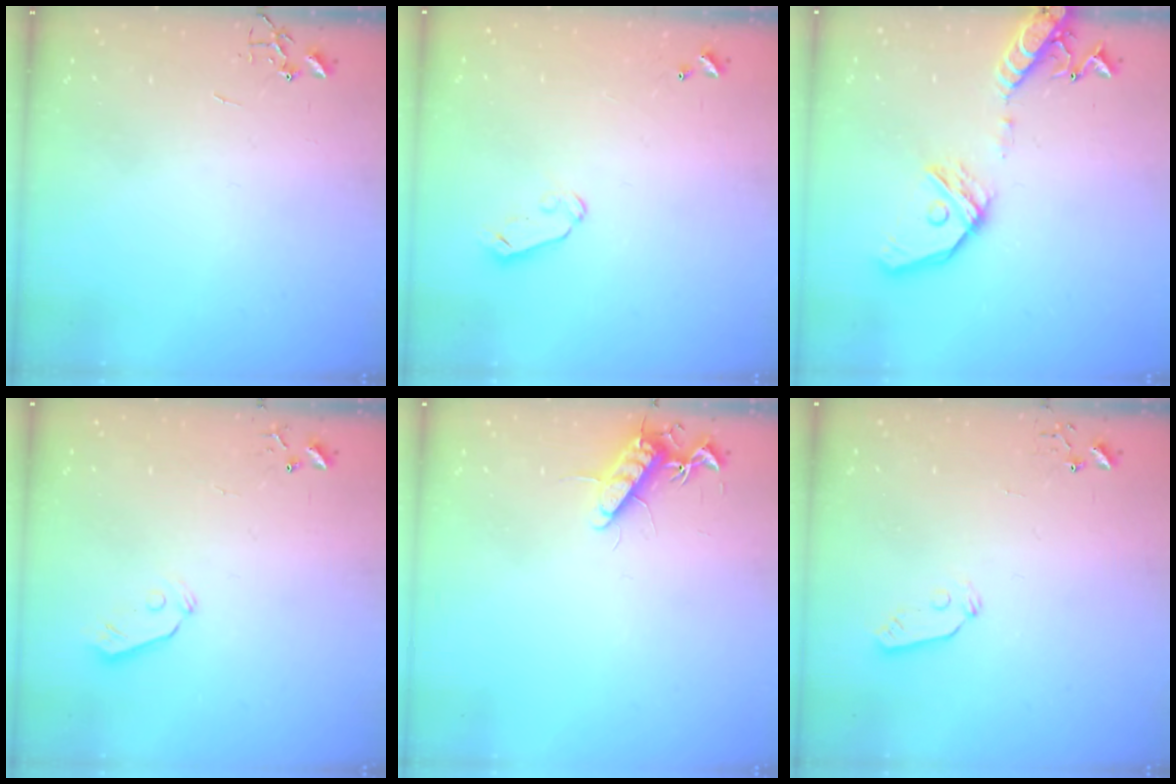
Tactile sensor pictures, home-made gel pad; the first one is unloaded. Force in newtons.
{"total": 5.9, "press": 5.9, "slide": 0.6}
{"total": 16.3, "press": 16.0, "slide": 3.2}
{"total": 5.5, "press": 5.4, "slide": 0.6}
{"total": 11.3, "press": 11.3, "slide": 0.7}
{"total": 4.6, "press": 4.6, "slide": 0.3}